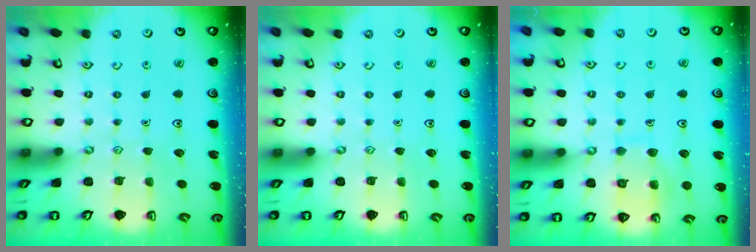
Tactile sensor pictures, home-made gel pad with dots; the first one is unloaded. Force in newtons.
{"total": 0.0}
{"total": 9.5, "press": 9.5, "slide": 0.8}